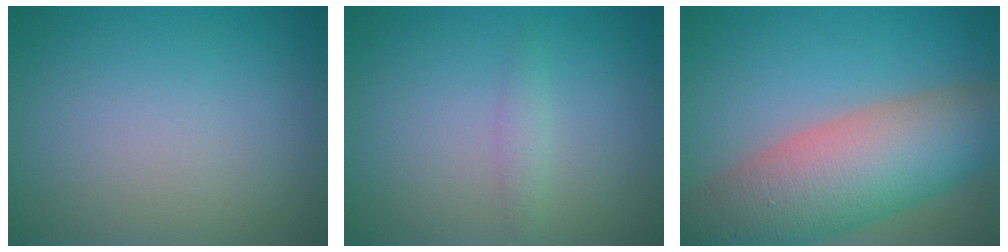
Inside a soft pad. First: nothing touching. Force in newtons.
{"total": 1.0, "press": 1.0, "slide": 0.0}
{"total": 10.8, "press": 10.8, "slide": 0.7}